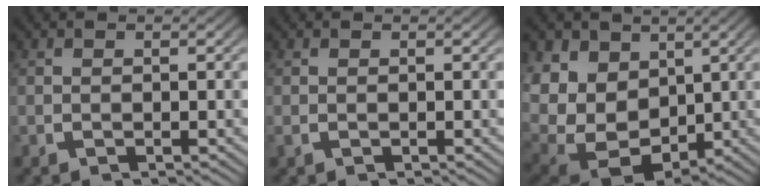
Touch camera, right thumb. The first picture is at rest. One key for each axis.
{"total": 0.0}
{"total": 15.4, "fx": -1.1, "fy": 12.4, "fz": 9.1, "tx": -0.251, "ty": -0.082, "tz": 0.010}